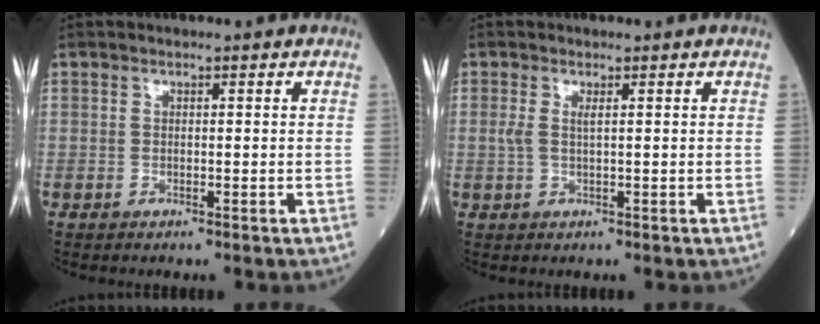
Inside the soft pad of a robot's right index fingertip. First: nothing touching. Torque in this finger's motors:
{"motor_torque": [-0.04, -0.01, 0.00, 0.01]}